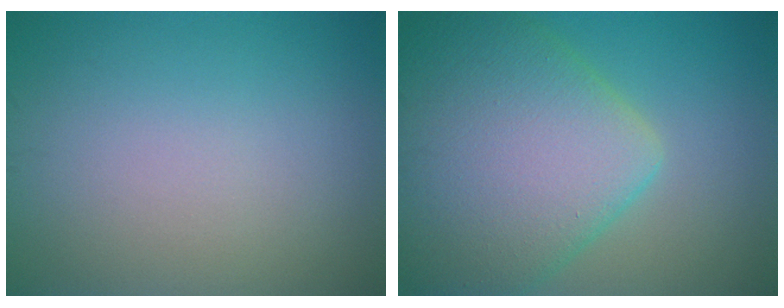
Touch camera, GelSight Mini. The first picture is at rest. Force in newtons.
{"total": 11.1, "press": 11.1, "slide": 0.5}